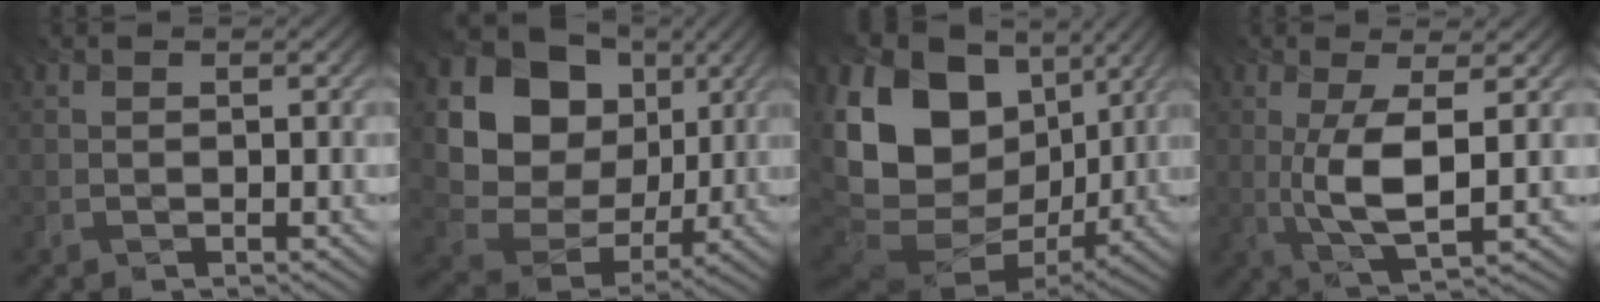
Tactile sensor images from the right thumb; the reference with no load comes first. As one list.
[{"total": 15.2, "force": [3.4, 12.8, 7.4], "torque": [-0.181, 0.024, 0.076]}, {"total": 19.6, "force": [2.5, 14.5, 12.9], "torque": [-0.267, -0.003, 0.074]}, {"total": 6.3, "force": [-0.6, 1.6, 6.0], "torque": [-0.125, 0.003, -0.007]}]